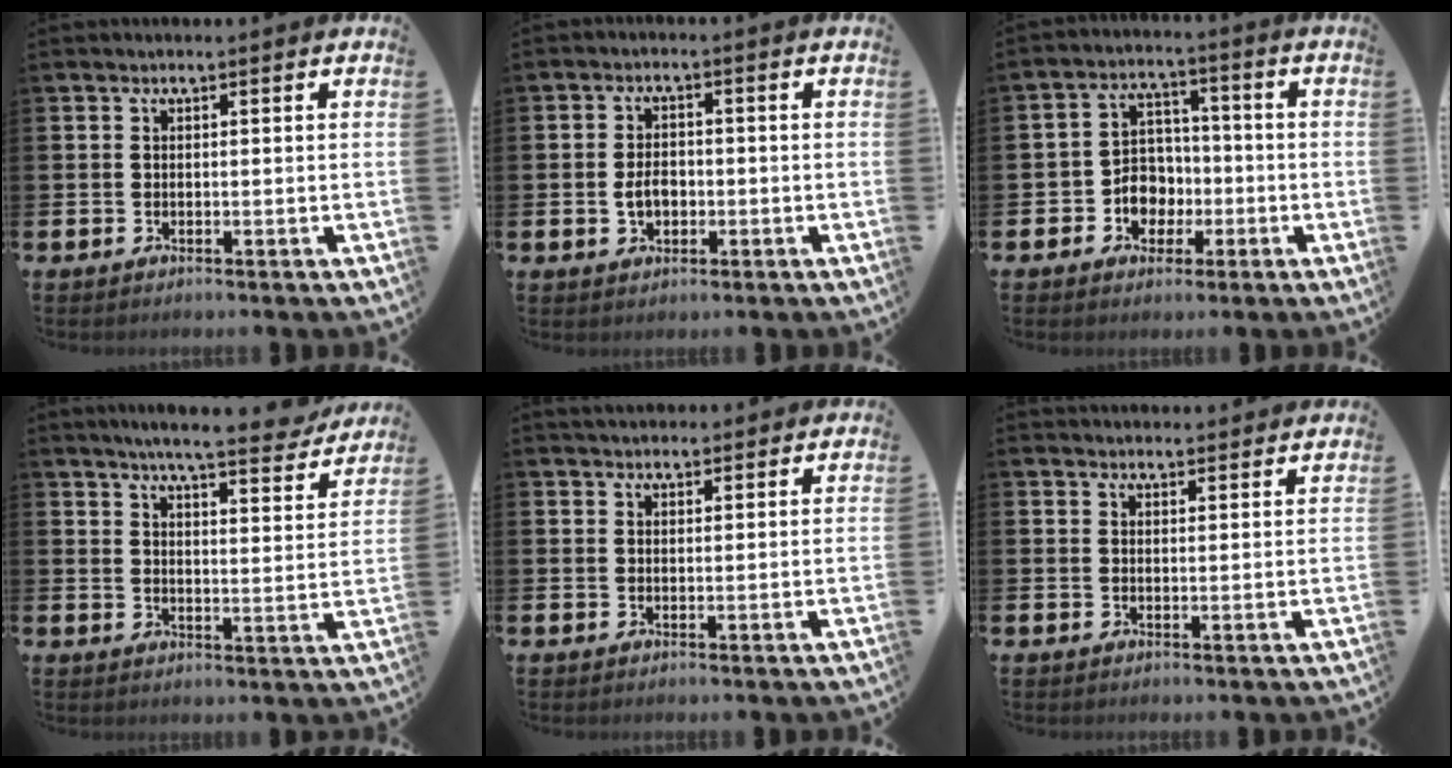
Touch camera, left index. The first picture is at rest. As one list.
[{"total": 3.1, "force": [-0.6, 2.2, 2.2], "torque": [-0.034, 0.001, -0.015]}, {"total": 5.4, "force": [-1.2, 4.8, 2.0], "torque": [-0.050, 0.009, -0.026]}, {"total": 6.8, "force": [6.4, 0.3, 2.3], "torque": [-0.044, -0.043, 0.105]}, {"total": 2.6, "force": [2.5, 0.7, 0.1], "torque": [0.002, -0.008, 0.044]}, {"total": 2.7, "force": [2.7, 0.4, -0.1], "torque": [0.005, -0.018, 0.048]}]